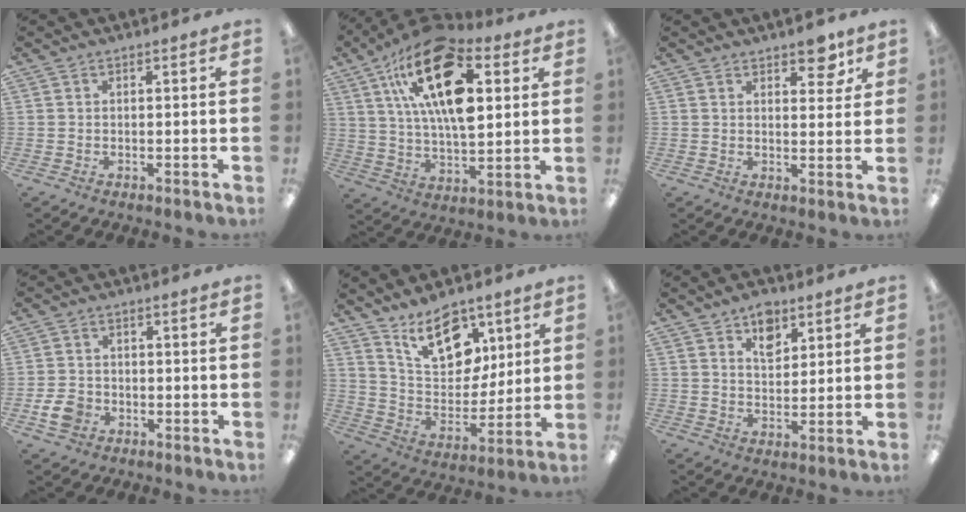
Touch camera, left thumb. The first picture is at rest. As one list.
[{"total": 23.2, "force": [10.2, 11.1, 17.7], "torque": [-0.328, -0.042, 0.161]}, {"total": 5.5, "force": [4.1, 2.5, 2.8], "torque": [-0.016, -0.026, 0.065]}, {"total": 5.4, "force": [-2.1, 4.1, 2.7], "torque": [-0.061, 0.007, -0.037]}, {"total": 15.5, "force": [9.6, 9.0, 8.2], "torque": [-0.116, -0.049, 0.174]}, {"total": 6.7, "force": [4.3, 4.0, 3.2], "torque": [-0.037, -0.016, 0.074]}]